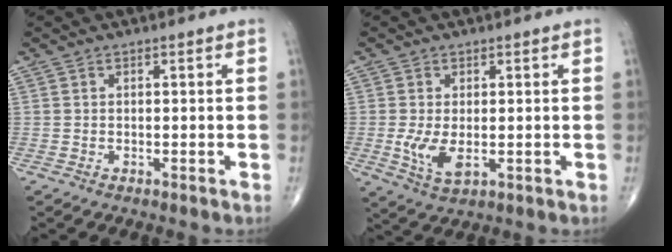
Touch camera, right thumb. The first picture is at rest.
{"total": 5.6, "force": [-0.5, 2.8, 4.8], "torque": [-0.099, -0.015, -0.002]}